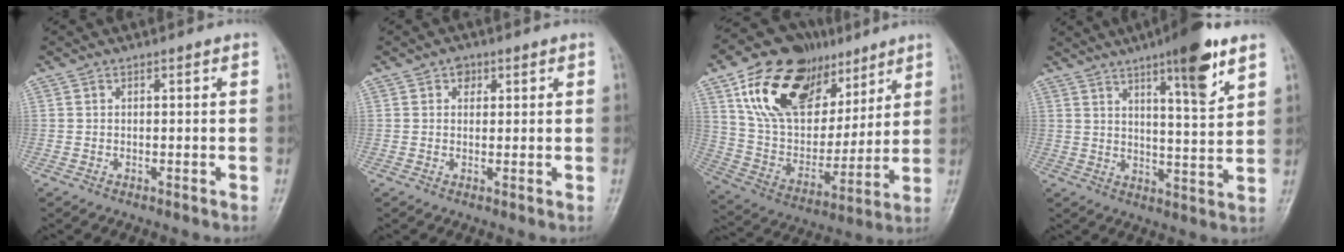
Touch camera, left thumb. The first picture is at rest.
{"total": 2.2, "force": [1.1, 1.8, 0.9], "torque": [0.002, -0.002, 0.010]}
{"total": 25.1, "force": [12.8, 15.4, 15.1], "torque": [-0.226, -0.023, 0.230]}
{"total": 12.4, "force": [7.4, 2.2, 9.7], "torque": [-0.132, -0.041, 0.108]}